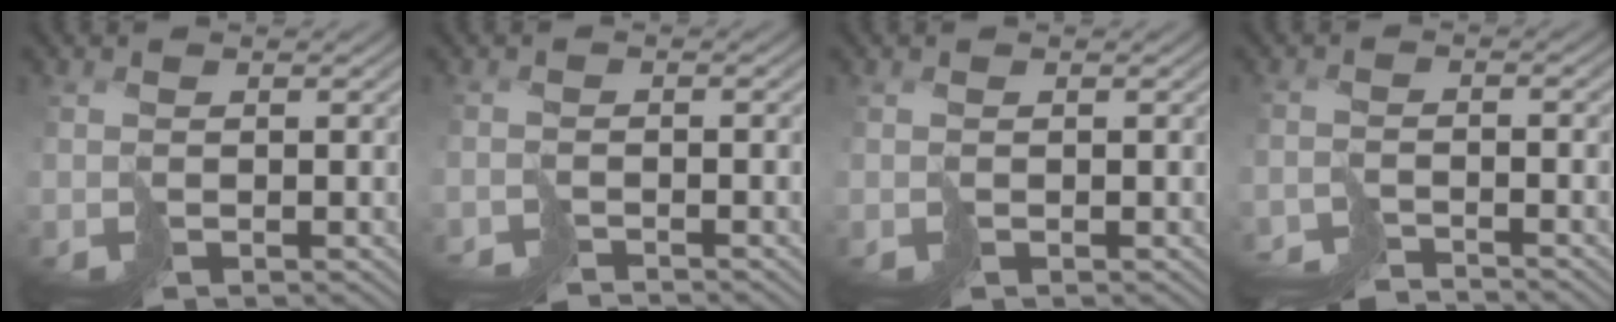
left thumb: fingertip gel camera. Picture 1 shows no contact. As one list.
[{"total": 2.0, "force": [-2.0, -0.1, 0.0], "torque": [0.002, -0.001, -0.045]}, {"total": 0.0}, {"total": 5.0, "force": [-4.9, 0.3, 1.0], "torque": [-0.022, -0.001, -0.093]}]